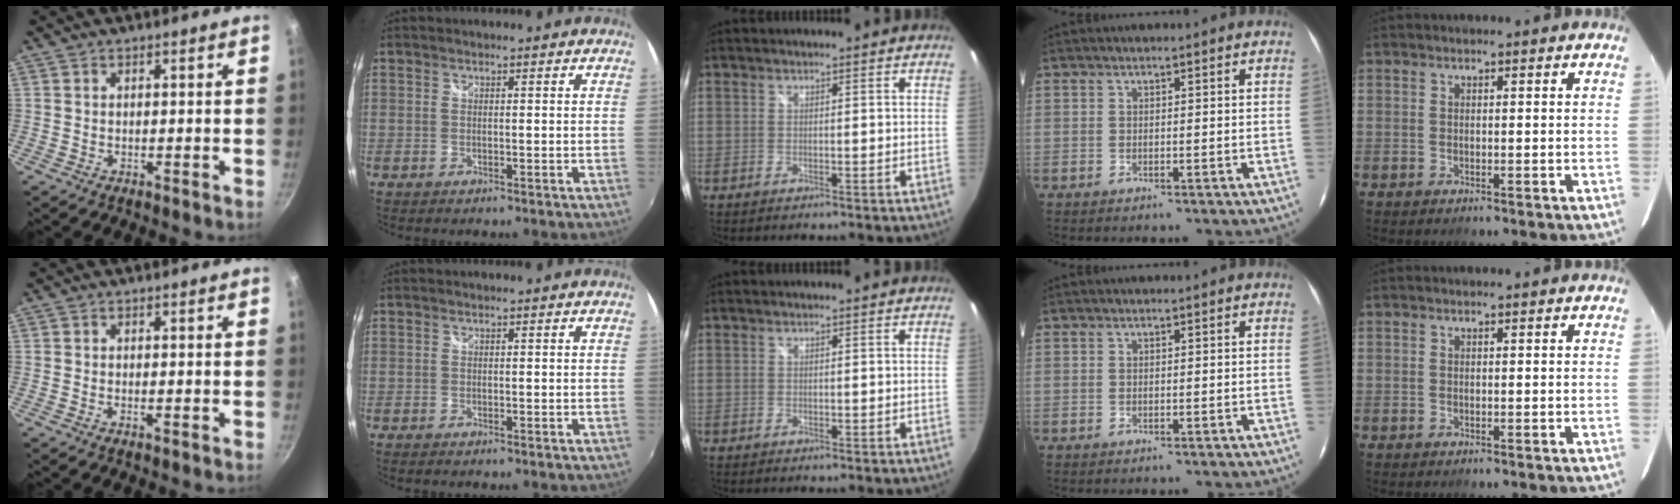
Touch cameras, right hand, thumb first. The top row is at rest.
{"thumb": {"total": 0.6, "force": [-0.2, 0.1, 0.6], "torque": [-0.014, 0.001, -0.007]}, "index": {"total": 0.5, "force": [-0.5, 0.2, 0.1], "torque": [-0.005, -0.003, -0.010]}}